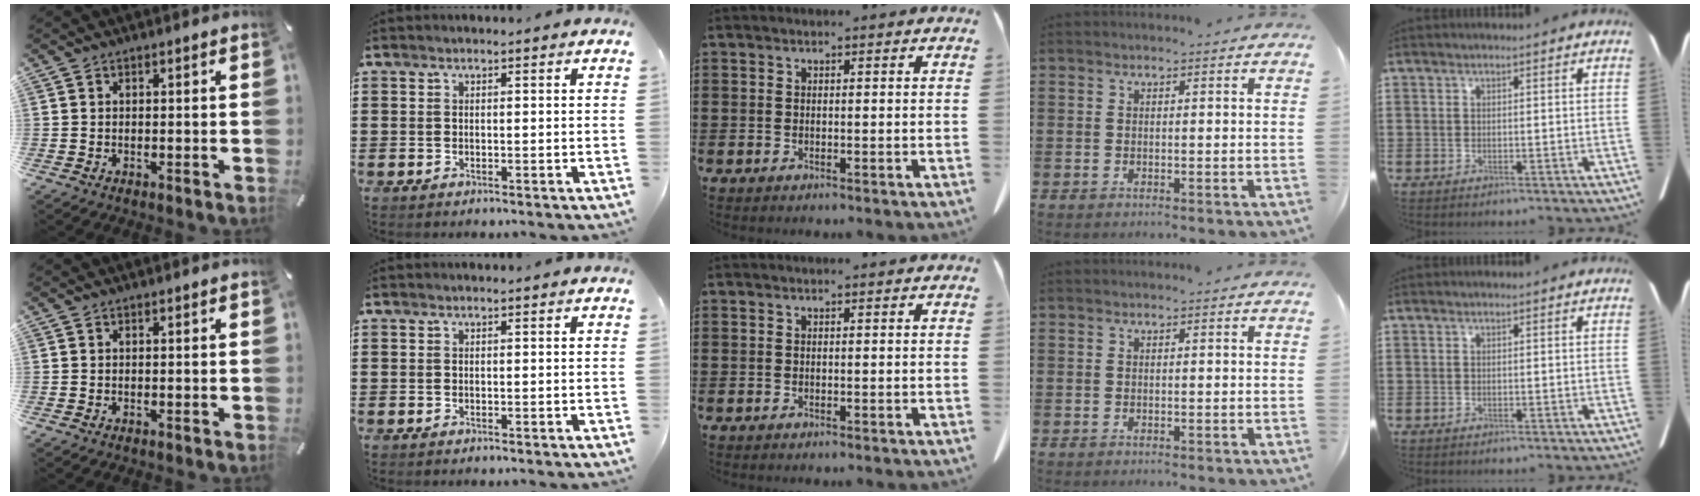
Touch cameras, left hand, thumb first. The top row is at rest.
{}